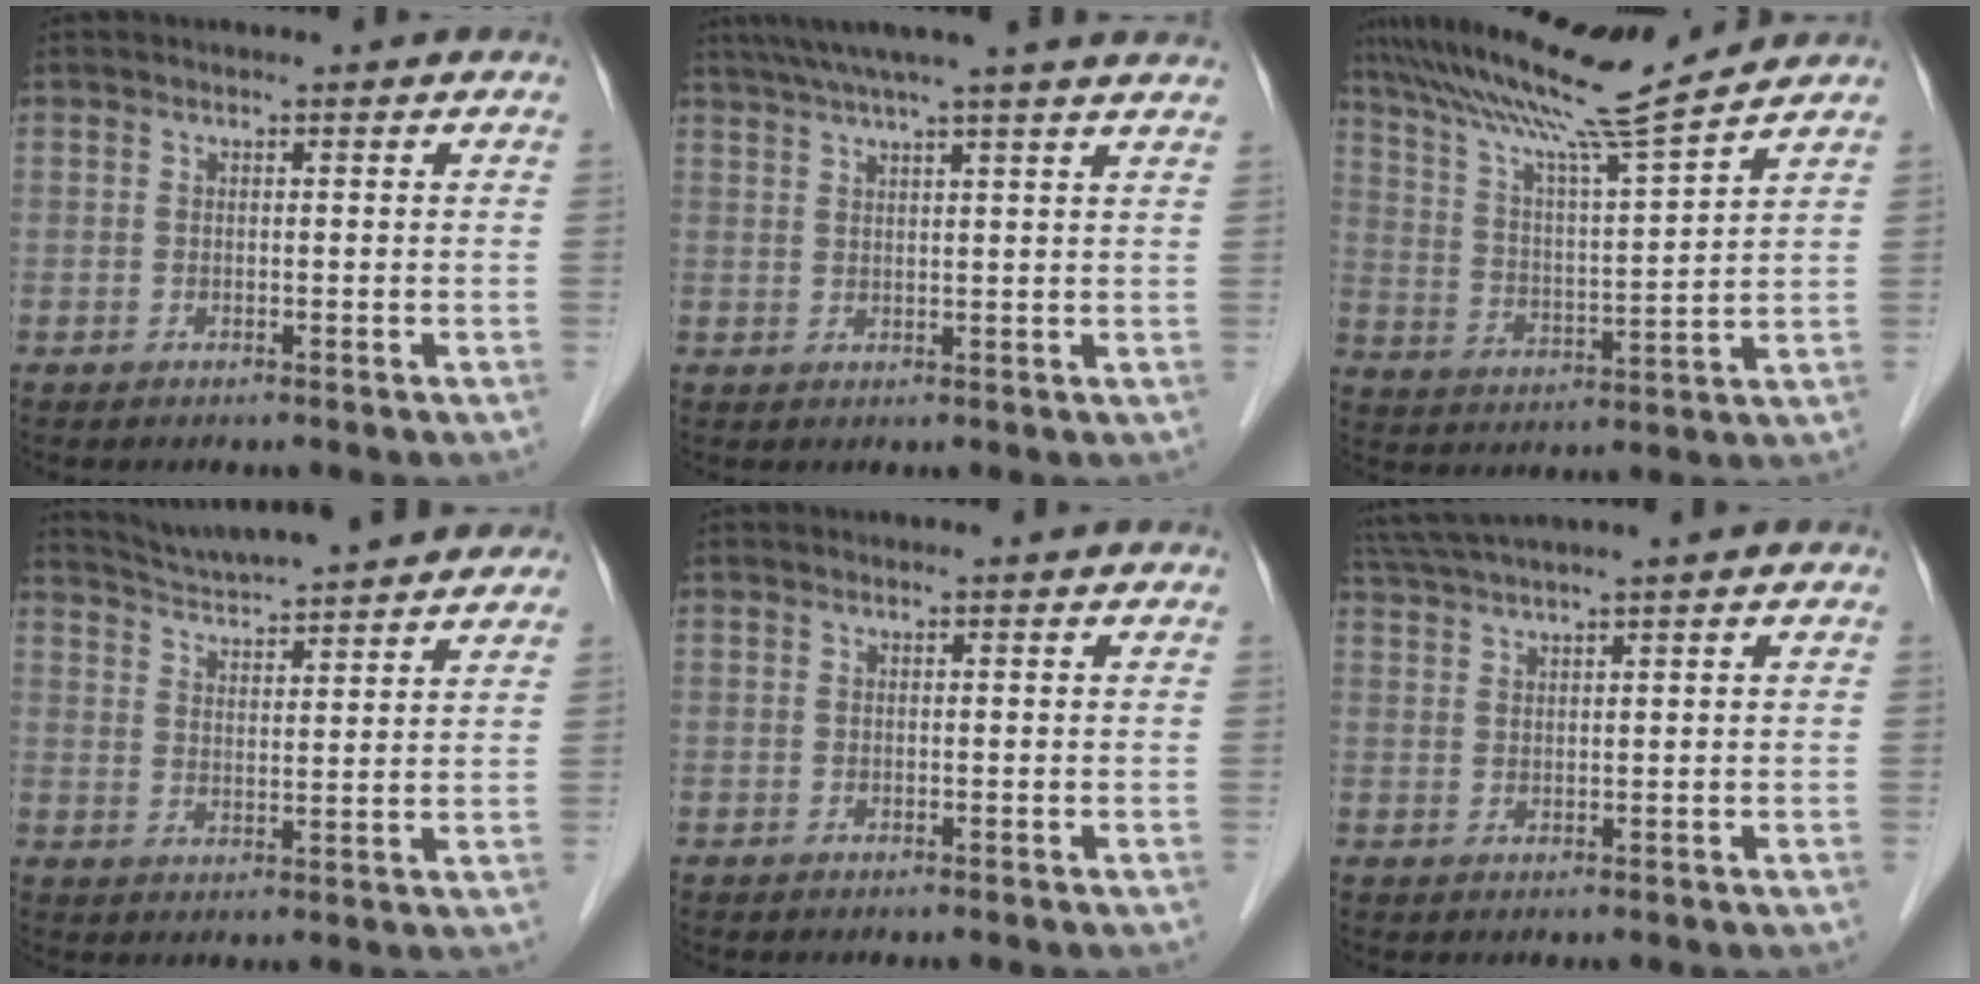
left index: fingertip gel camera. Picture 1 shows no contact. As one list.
[{"total": 13.4, "force": [11.3, -1.1, 7.0], "torque": [-0.118, 0.028, 0.144]}, {"total": 14.1, "force": [12.5, -1.8, 6.2], "torque": [-0.120, -0.001, 0.213]}, {"total": 15.7, "force": [14.4, 1.5, 6.2], "torque": [-0.101, 0.027, 0.208]}, {"total": 0.0}, {"total": 5.1, "force": [4.2, -1.2, 2.6], "torque": [-0.057, 0.022, 0.088]}]